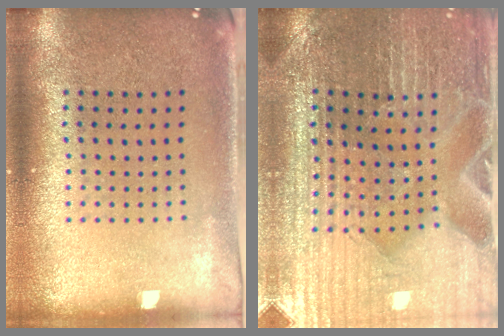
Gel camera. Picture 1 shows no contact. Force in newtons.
{"total": 3.5, "press": 3.4, "slide": 0.3}